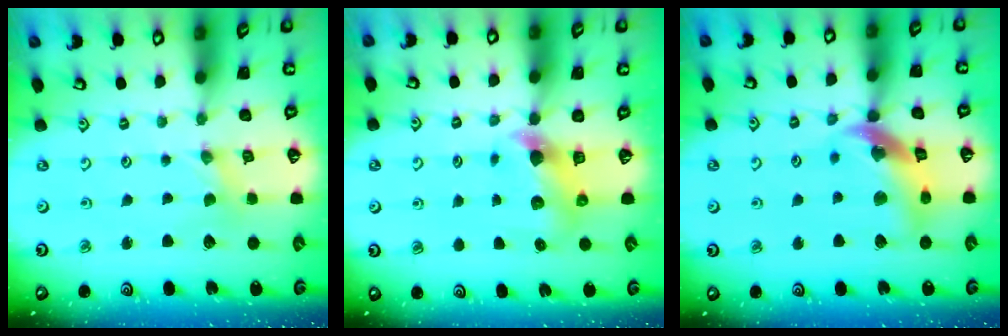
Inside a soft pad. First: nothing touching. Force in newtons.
{"total": 6.6, "press": 6.6, "slide": 0.4}
{"total": 14.9, "press": 14.8, "slide": 1.8}